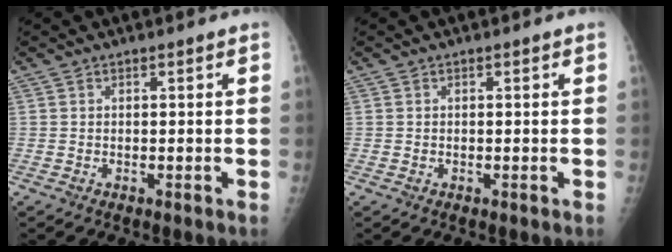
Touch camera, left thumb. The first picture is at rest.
{"total": 0.0}